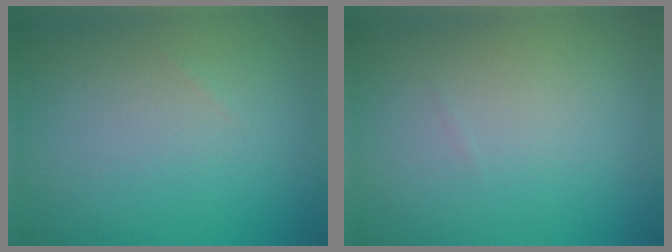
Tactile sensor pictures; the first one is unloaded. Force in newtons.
{"total": 0.0}